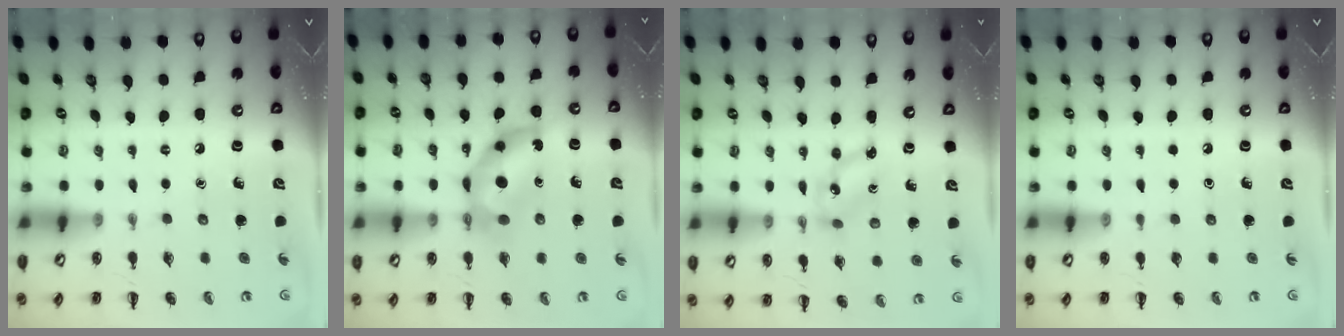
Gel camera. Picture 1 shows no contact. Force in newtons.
{"total": 8.0, "press": 7.9, "slide": 1.2}
{"total": 3.3, "press": 3.2, "slide": 0.8}
{"total": 0.0}